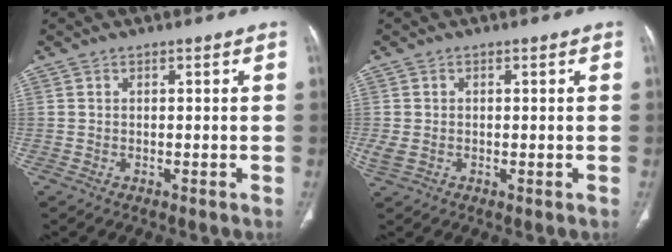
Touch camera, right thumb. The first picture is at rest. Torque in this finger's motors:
{"motor_torque": [1.02, 1.43, 0.26, -0.61, 0.16]}